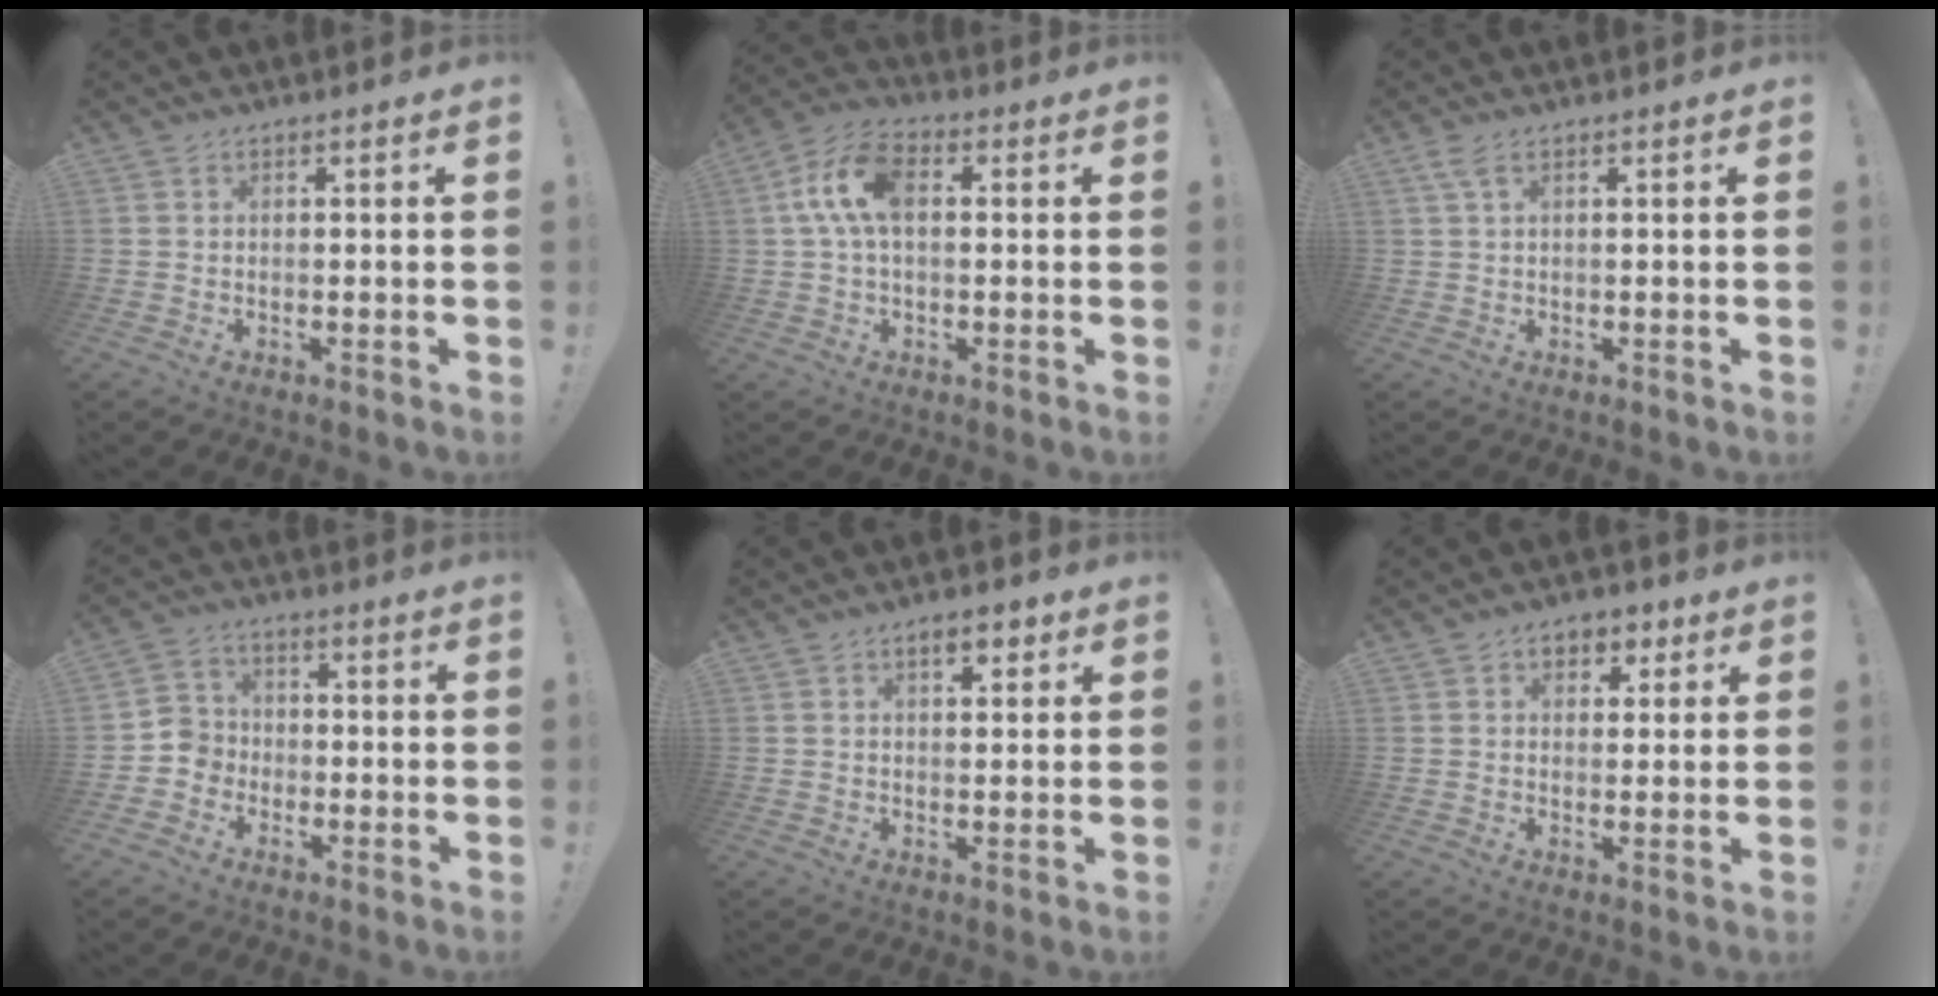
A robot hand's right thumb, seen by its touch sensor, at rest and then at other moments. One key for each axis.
{"total": 10.9, "fx": 1.7, "fy": 6.2, "fz": 8.9, "tx": -0.171, "ty": 0.010, "tz": 0.032}
{"total": 2.6, "fx": 1.2, "fy": 0.7, "fz": 2.2, "tx": -0.052, "ty": 0.004, "tz": 0.023}
{"total": 5.6, "fx": -2.8, "fy": 4.8, "fz": 0.6, "tx": -0.010, "ty": 0.022, "tz": -0.054}
{"total": 4.4, "fx": 2.5, "fy": 1.9, "fz": 3.1, "tx": -0.042, "ty": -0.005, "tz": 0.040}
{"total": 5.3, "fx": 2.4, "fy": 4.1, "fz": 2.5, "tx": -0.026, "ty": -0.003, "tz": 0.041}